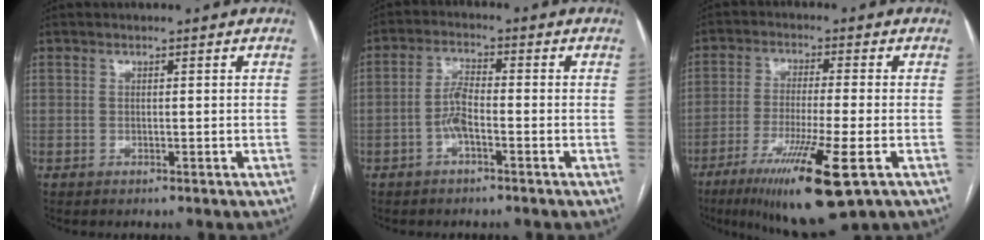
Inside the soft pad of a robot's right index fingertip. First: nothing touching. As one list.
[{"total": 3.9, "force": [-1.5, 1.0, 3.5], "torque": [-0.074, 0.010, -0.030]}, {"total": 13.9, "force": [-6.8, 0.6, 12.1], "torque": [-0.218, -0.040, -0.110]}]